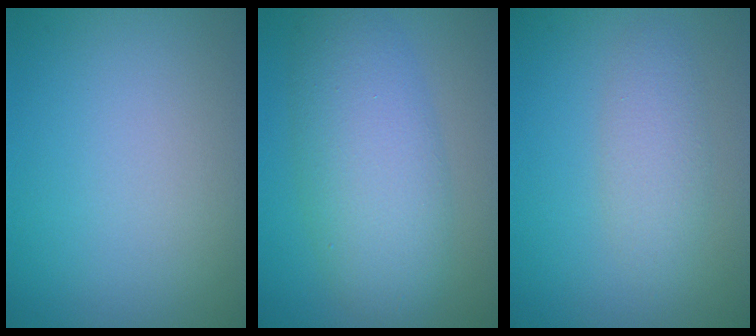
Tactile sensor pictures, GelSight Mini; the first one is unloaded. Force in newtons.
{"total": 7.0, "press": 7.0, "slide": 0.3}
{"total": 2.4, "press": 2.4, "slide": 0.1}